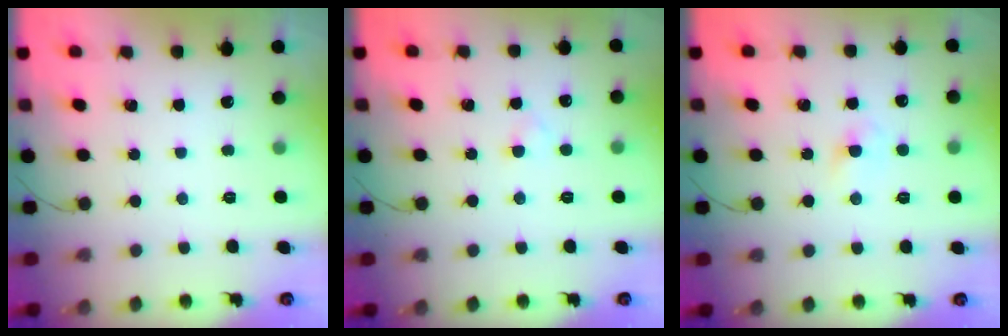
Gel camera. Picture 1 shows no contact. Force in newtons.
{"total": 1.5, "press": 1.3, "slide": 0.8}
{"total": 2.7, "press": 2.5, "slide": 1.1}